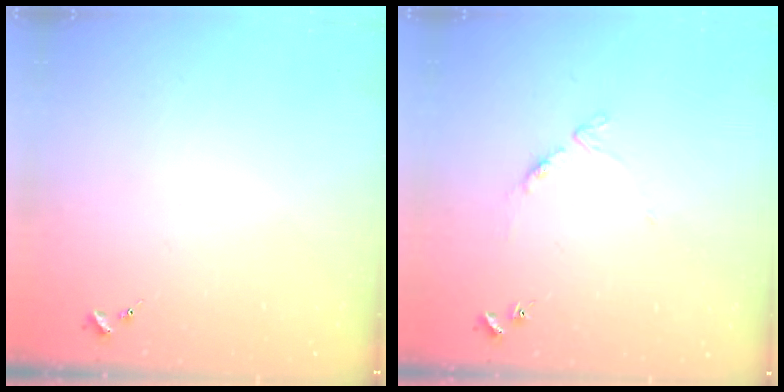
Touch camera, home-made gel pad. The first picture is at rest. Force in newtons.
{"total": 5.5, "press": 5.5, "slide": 0.4}